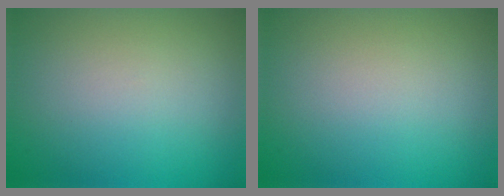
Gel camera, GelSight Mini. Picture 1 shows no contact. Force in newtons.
{"total": 0.0}